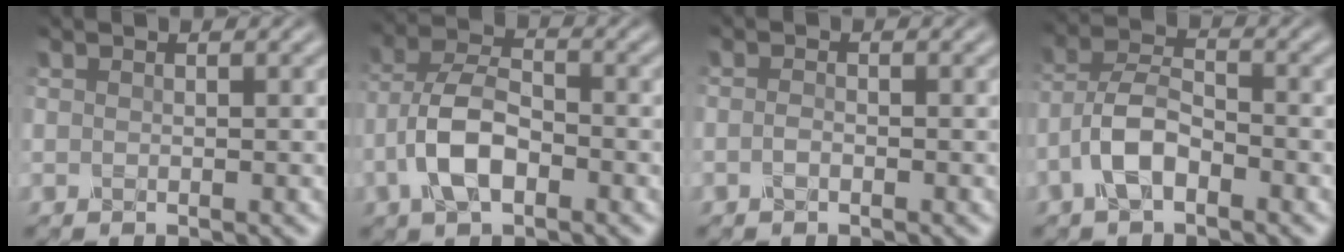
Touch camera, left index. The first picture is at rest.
{"total": 5.7, "force": [-2.1, 2.9, 4.4], "torque": [-0.086, 0.007, -0.047]}
{"total": 0.9, "force": [-0.5, 0.3, 0.7], "torque": [-0.016, 0.000, -0.011]}
{"total": 4.5, "force": [-2.3, 2.1, 3.3], "torque": [-0.062, 0.012, -0.052]}